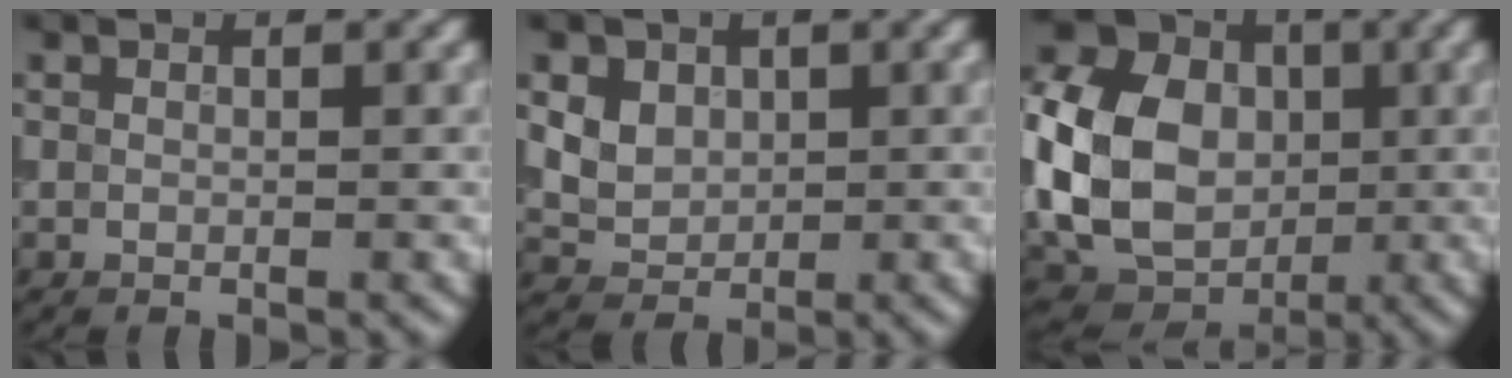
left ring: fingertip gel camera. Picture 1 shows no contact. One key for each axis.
{"total": 5.2, "fx": 1.9, "fy": 4.0, "fz": 2.6, "tx": -0.054, "ty": 0.017, "tz": 0.032}
{"total": 13.4, "fx": -0.1, "fy": 10.5, "fz": 8.2, "tx": -0.178, "ty": -0.003, "tz": 0.002}